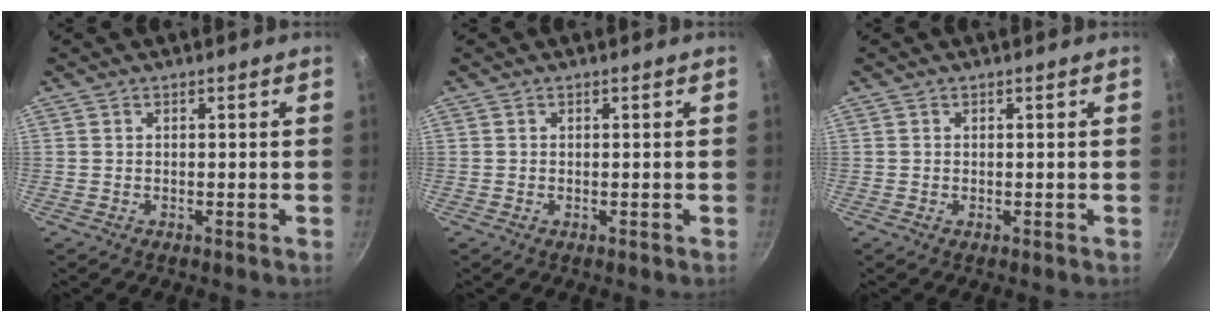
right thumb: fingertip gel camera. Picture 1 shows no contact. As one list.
[{"total": 0.0}, {"total": 0.0}]